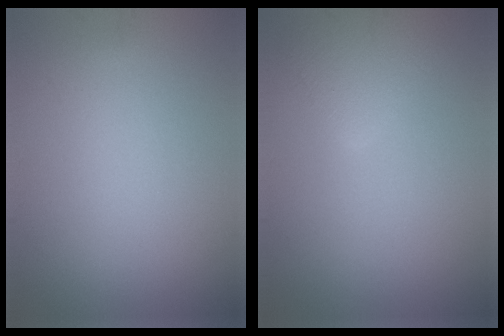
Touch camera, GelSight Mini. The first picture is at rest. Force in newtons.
{"total": 2.5, "press": 2.5, "slide": 0.2}